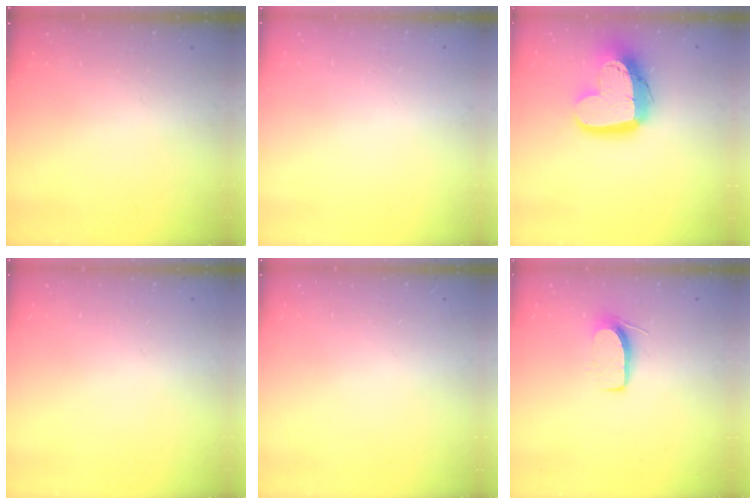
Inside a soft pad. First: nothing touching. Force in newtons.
{"total": 0.0}
{"total": 16.5, "press": 16.5, "slide": 1.4}
{"total": 0.0}
{"total": 0.0}
{"total": 7.0, "press": 7.0, "slide": 0.6}